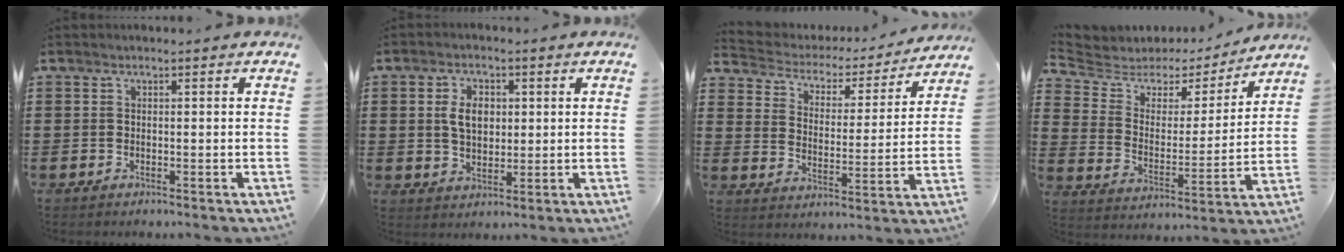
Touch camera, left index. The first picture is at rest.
{"total": 5.1, "force": [1.0, 3.2, 3.8], "torque": [-0.082, 0.008, 0.010]}
{"total": 3.0, "force": [2.7, 1.3, 0.2], "torque": [-0.027, -0.023, 0.036]}
{"total": 4.3, "force": [3.4, 2.5, 0.7], "torque": [-0.047, -0.023, 0.051]}